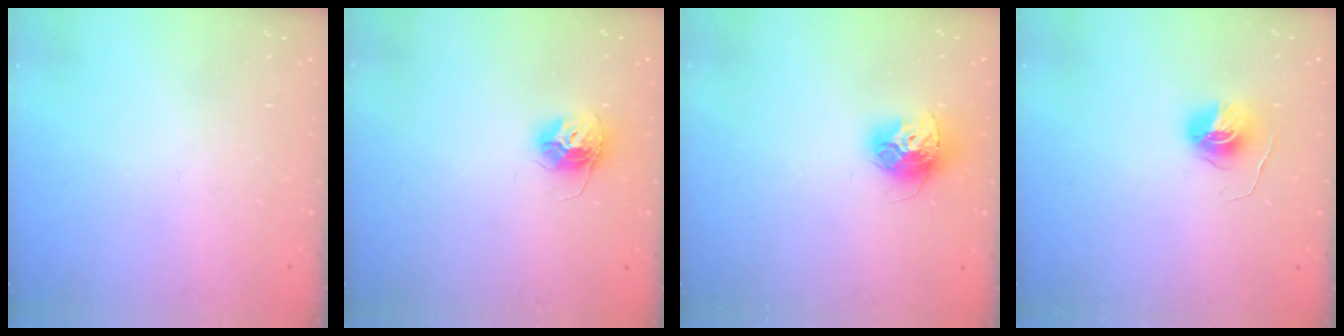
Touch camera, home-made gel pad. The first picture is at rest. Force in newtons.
{"total": 11.4, "press": 11.4, "slide": 0.9}
{"total": 12.2, "press": 12.1, "slide": 1.0}
{"total": 6.7, "press": 6.7, "slide": 0.4}